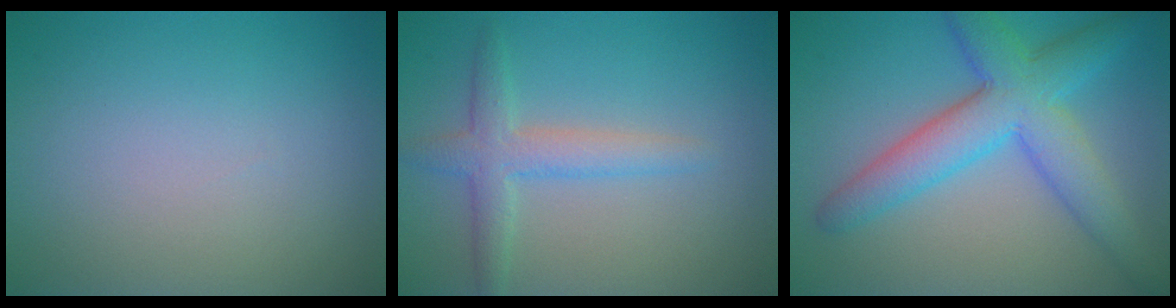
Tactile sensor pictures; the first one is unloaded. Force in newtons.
{"total": 3.1, "press": 3.1, "slide": 0.1}
{"total": 7.0, "press": 7.0, "slide": 0.1}